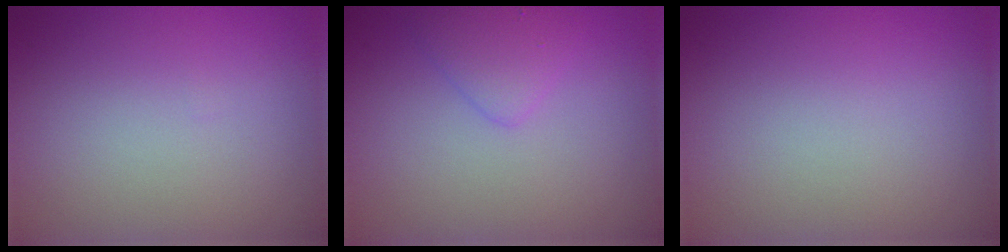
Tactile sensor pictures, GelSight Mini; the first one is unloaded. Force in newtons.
{"total": 1.9, "press": 1.9, "slide": 0.0}
{"total": 0.0}